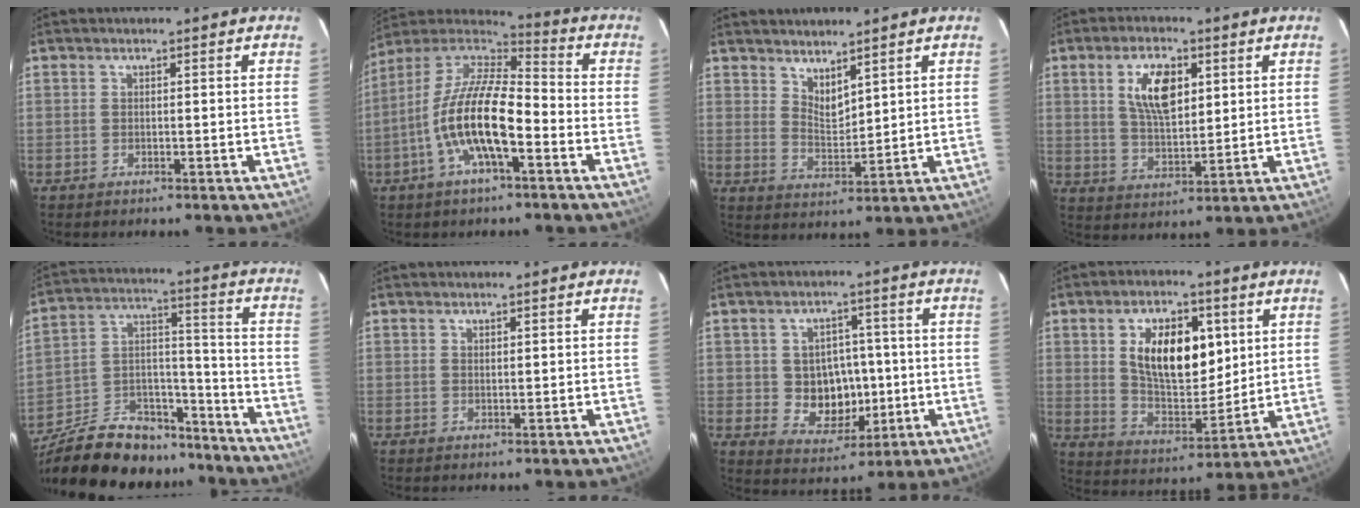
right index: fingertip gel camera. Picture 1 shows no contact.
{"total": 15.9, "force": [-5.5, 5.1, 14.0], "torque": [-0.273, -0.005, -0.110]}
{"total": 4.8, "force": [4.0, 1.6, 2.1], "torque": [-0.032, -0.008, 0.074]}
{"total": 9.7, "force": [3.4, 4.6, 7.8], "torque": [-0.145, 0.009, 0.066]}
{"total": 26.0, "force": [-19.9, 12.0, 11.6], "torque": [-0.243, 0.037, -0.296]}
{"total": 0.7, "force": [0.5, 0.3, 0.4], "torque": [-0.006, 0.001, 0.009]}
{"total": 8.9, "force": [-0.6, 7.8, 4.2], "torque": [-0.088, 0.007, 0.009]}
{"total": 14.8, "force": [4.5, 7.9, 11.7], "torque": [-0.200, 0.006, 0.088]}